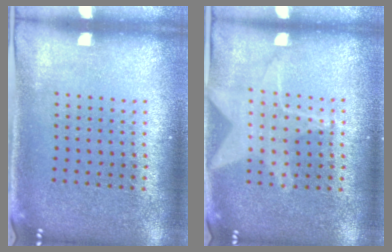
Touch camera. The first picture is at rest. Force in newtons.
{"total": 1.4, "press": 1.4, "slide": 0.5}